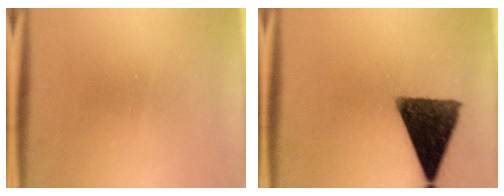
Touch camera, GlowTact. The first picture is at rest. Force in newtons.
{"total": 13.5}